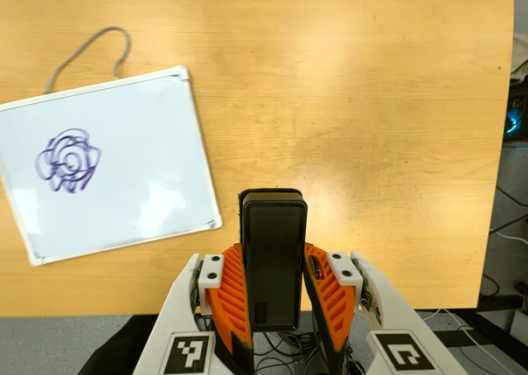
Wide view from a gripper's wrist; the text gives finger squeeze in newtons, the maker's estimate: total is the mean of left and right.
{"total": 4.2, "left": 2.8, "right": 5.6}